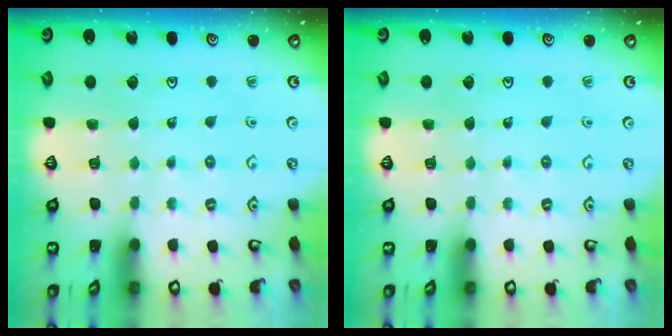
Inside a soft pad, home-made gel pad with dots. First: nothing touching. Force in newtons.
{"total": 0.0}